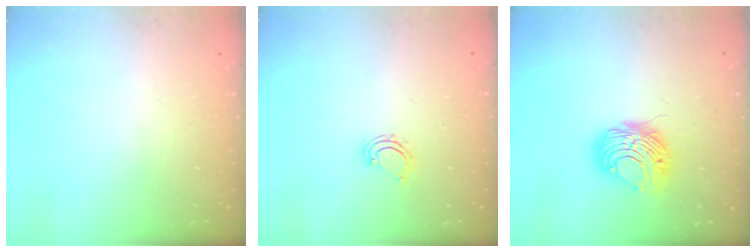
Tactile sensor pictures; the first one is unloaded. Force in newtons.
{"total": 2.6, "press": 2.6, "slide": 0.3}
{"total": 9.1, "press": 9.1, "slide": 0.6}